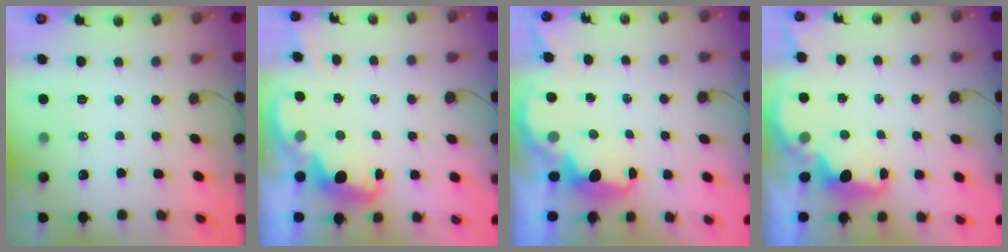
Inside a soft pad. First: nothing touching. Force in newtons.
{"total": 2.6, "press": 2.4, "slide": 0.8}
{"total": 2.4, "press": 2.3, "slide": 0.7}
{"total": 2.2, "press": 2.1, "slide": 0.8}